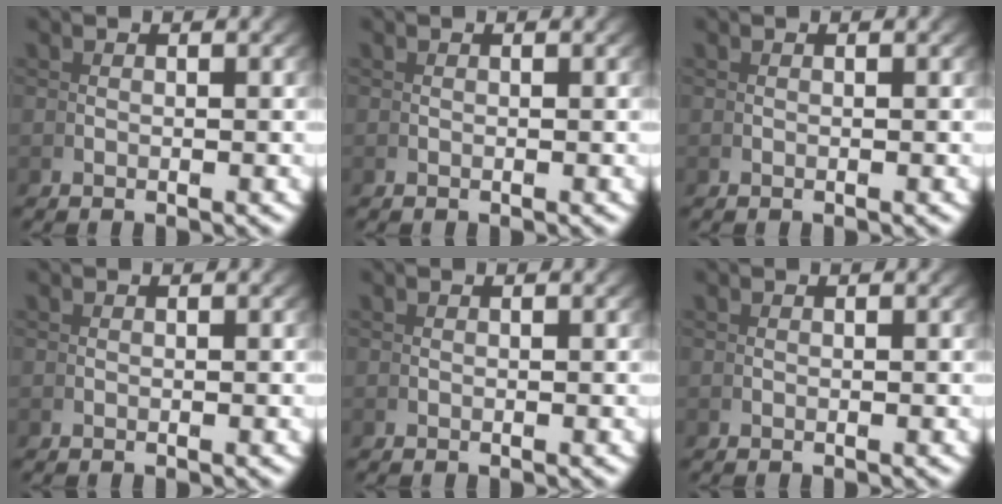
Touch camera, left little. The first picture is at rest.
{"total": 0.0}
{"total": 0.0}
{"total": 0.0}
{"total": 0.0}
{"total": 0.0}